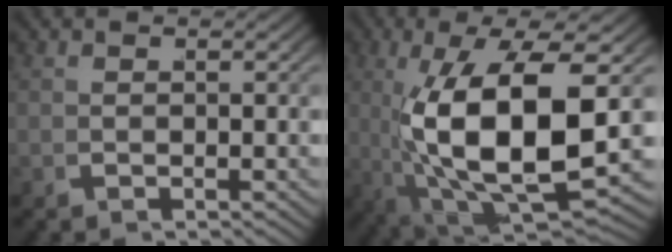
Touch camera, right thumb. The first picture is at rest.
{"total": 15.7, "force": [-0.7, 7.6, 13.8], "torque": [-0.282, -0.052, 0.020]}